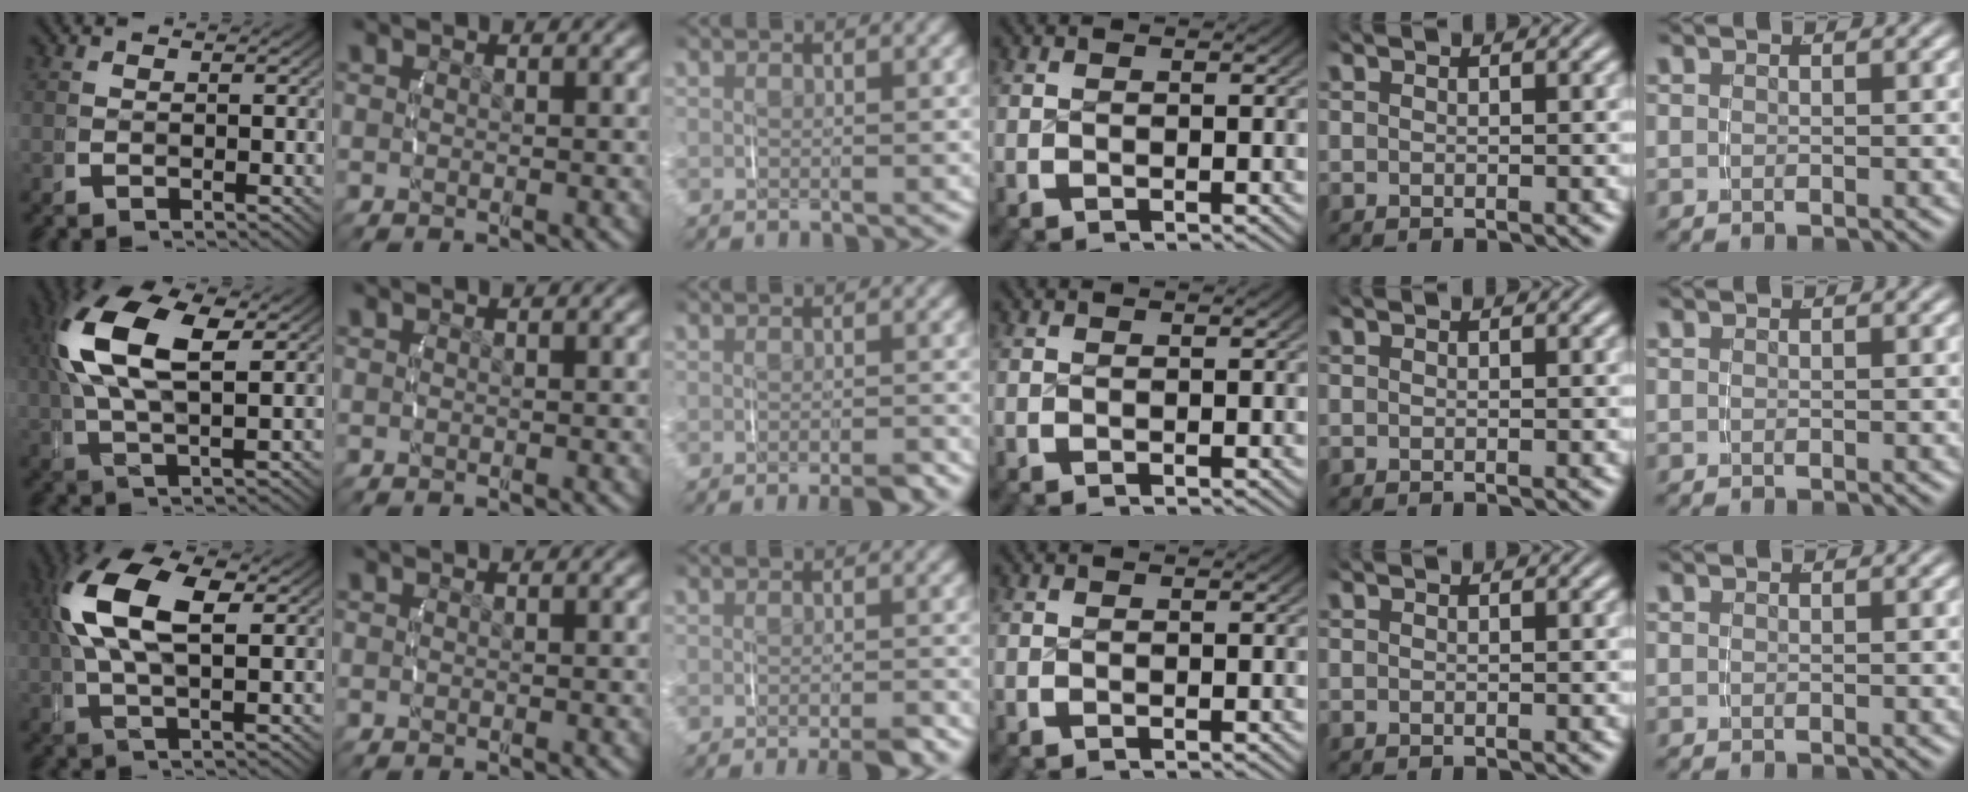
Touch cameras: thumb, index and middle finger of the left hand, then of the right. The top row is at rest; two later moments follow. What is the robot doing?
{"motion": "lift_and_place", "object": "jar lid"}